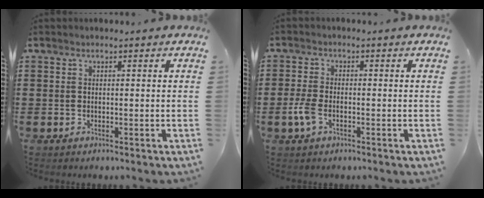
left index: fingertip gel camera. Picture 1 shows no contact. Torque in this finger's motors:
{"motor_torque": [0.20, 0.17, 0.35, 0.05]}